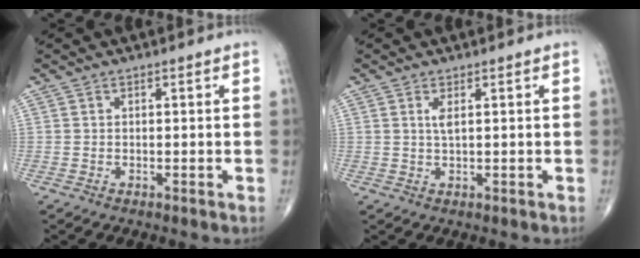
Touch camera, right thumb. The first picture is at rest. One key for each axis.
{"total": 1.6, "fx": 0.6, "fy": 0.3, "fz": 1.5, "tx": -0.031, "ty": -0.004, "tz": 0.013}